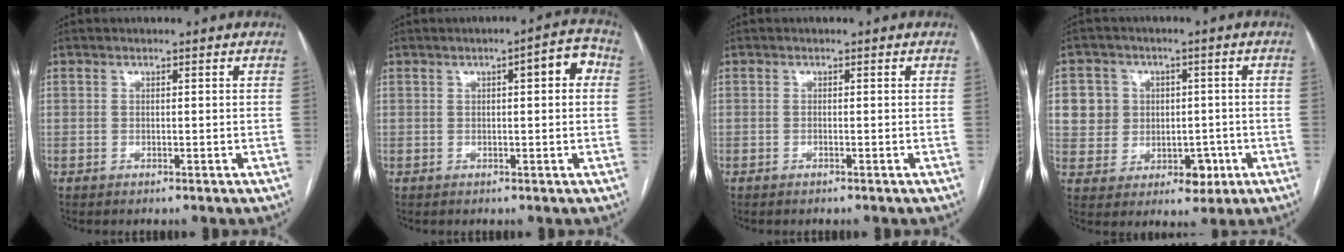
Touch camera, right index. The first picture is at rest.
{"total": 5.3, "force": [1.3, 1.2, 5.0], "torque": [-0.063, 0.024, 0.012]}
{"total": 0.0}
{"total": 9.1, "force": [0.9, 8.8, 2.2], "torque": [-0.038, 0.032, 0.032]}